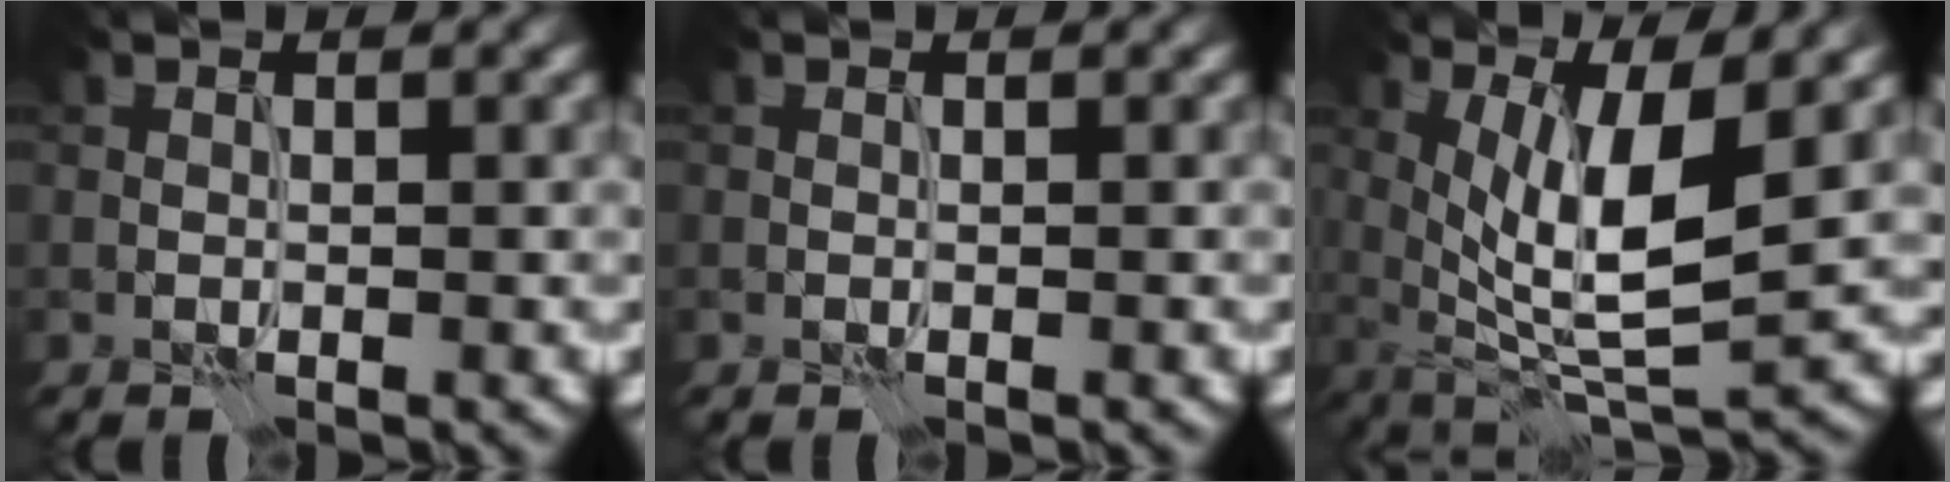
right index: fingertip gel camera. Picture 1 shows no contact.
{"total": 0.0}
{"total": 7.9, "force": [1.1, 2.3, 7.5], "torque": [-0.127, -0.008, 0.022]}